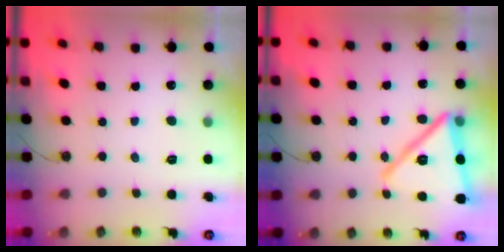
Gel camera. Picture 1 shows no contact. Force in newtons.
{"total": 18.7, "press": 18.4, "slide": 3.3}